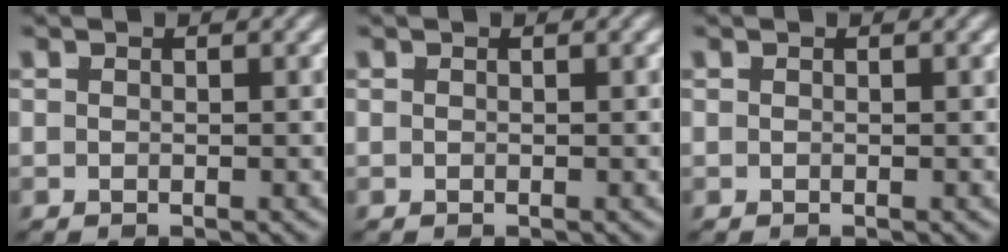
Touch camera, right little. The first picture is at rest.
{"total": 0.0}
{"total": 0.0}